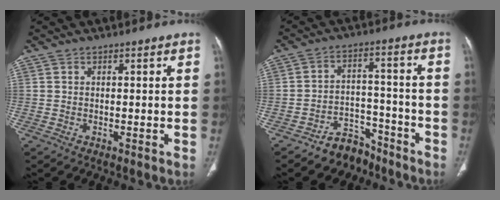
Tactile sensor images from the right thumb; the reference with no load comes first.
{"total": 7.4, "force": [-5.8, 4.3, 1.6], "torque": [0.005, 0.066, -0.095]}